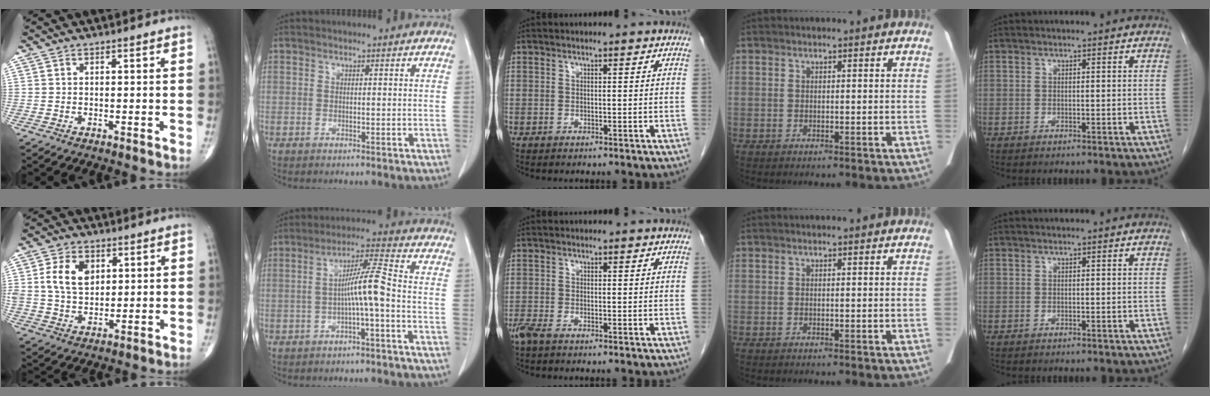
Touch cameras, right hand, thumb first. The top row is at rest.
{"thumb": {"total": 9.6, "force": [2.6, 6.7, 6.4], "torque": [-0.102, -0.005, 0.052]}, "index": {"total": 6.4, "force": [-1.3, -0.4, 6.3], "torque": [-0.112, 0.018, -0.022]}, "middle": {"total": 2.1, "force": [-1.6, 0.5, 1.3], "torque": [-0.035, -0.006, -0.032]}}